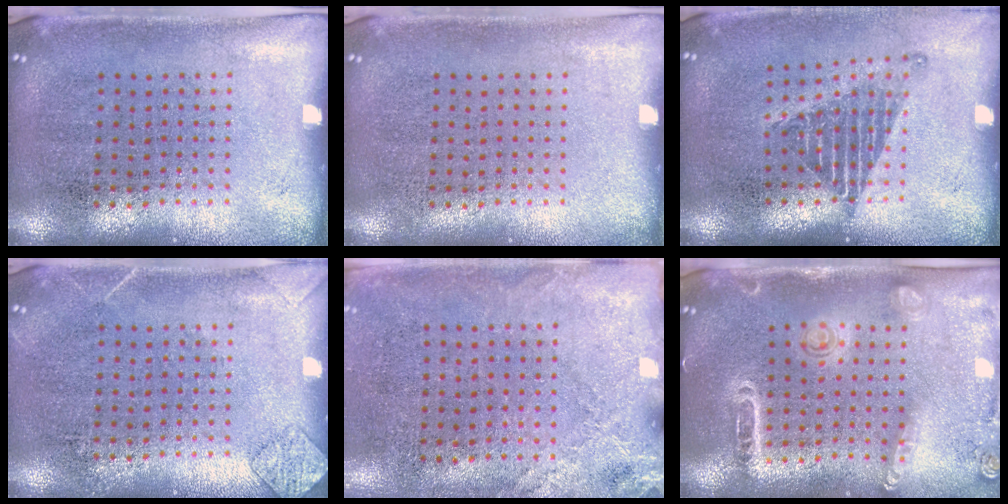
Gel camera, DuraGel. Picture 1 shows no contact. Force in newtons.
{"total": 0.0}
{"total": 1.3, "press": 1.0, "slide": 0.8}
{"total": 1.4, "press": 1.4, "slide": 0.1}
{"total": 2.5, "press": 2.1, "slide": 1.3}
{"total": 1.6, "press": 1.5, "slide": 0.5}